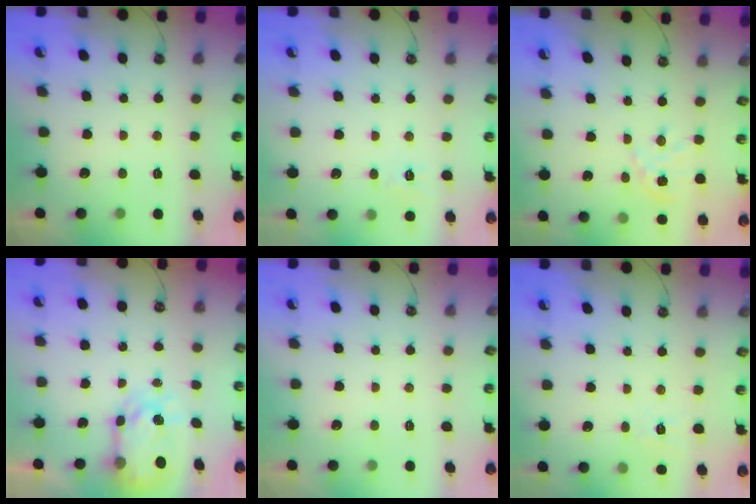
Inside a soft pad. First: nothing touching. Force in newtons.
{"total": 6.5, "press": 6.4, "slide": 0.7}
{"total": 3.5, "press": 3.5, "slide": 0.2}
{"total": 7.1, "press": 7.1, "slide": 0.7}
{"total": 0.0}
{"total": 3.7, "press": 3.6, "slide": 0.6}